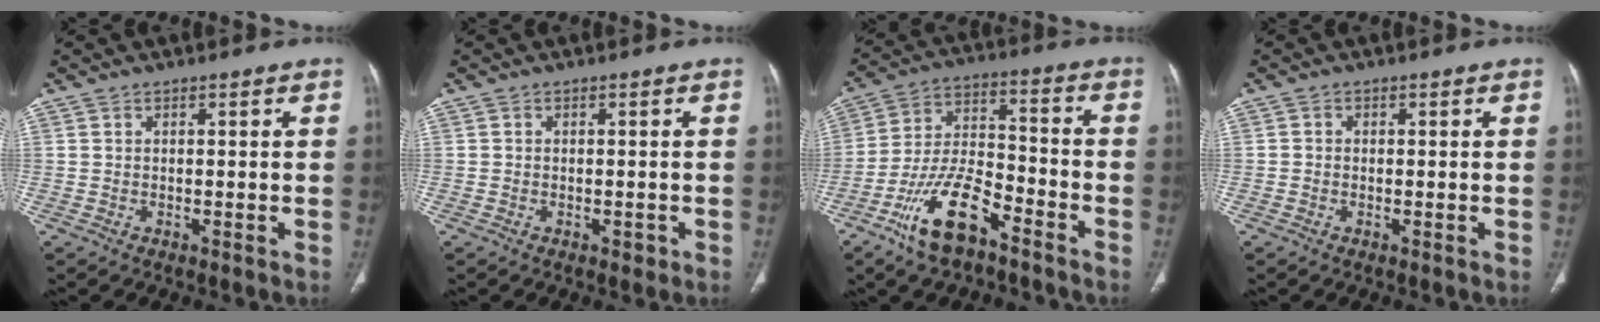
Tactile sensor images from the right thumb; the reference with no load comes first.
{"total": 1.1, "force": [-0.5, 0.8, 0.6], "torque": [-0.003, 0.001, -0.007]}
{"total": 14.1, "force": [-8.7, 5.6, 9.5], "torque": [-0.180, 0.059, -0.165]}
{"total": 0.7, "force": [-0.2, 0.7, 0.2], "torque": [0.002, 0.002, -0.006]}